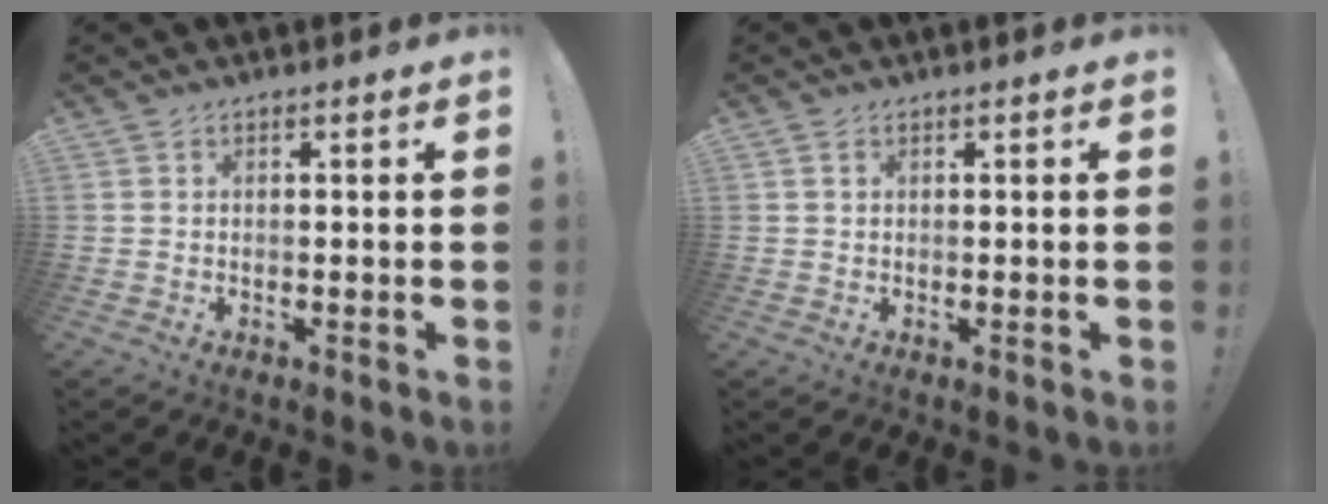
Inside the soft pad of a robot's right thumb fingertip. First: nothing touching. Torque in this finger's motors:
{"motor_torque": [-0.09, 0.00, -0.08, -0.22, 0.02]}